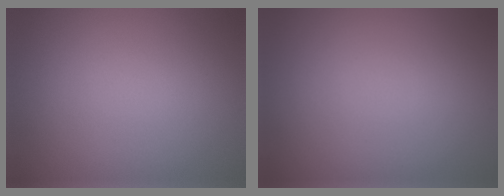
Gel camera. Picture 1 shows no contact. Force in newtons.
{"total": 0.0}